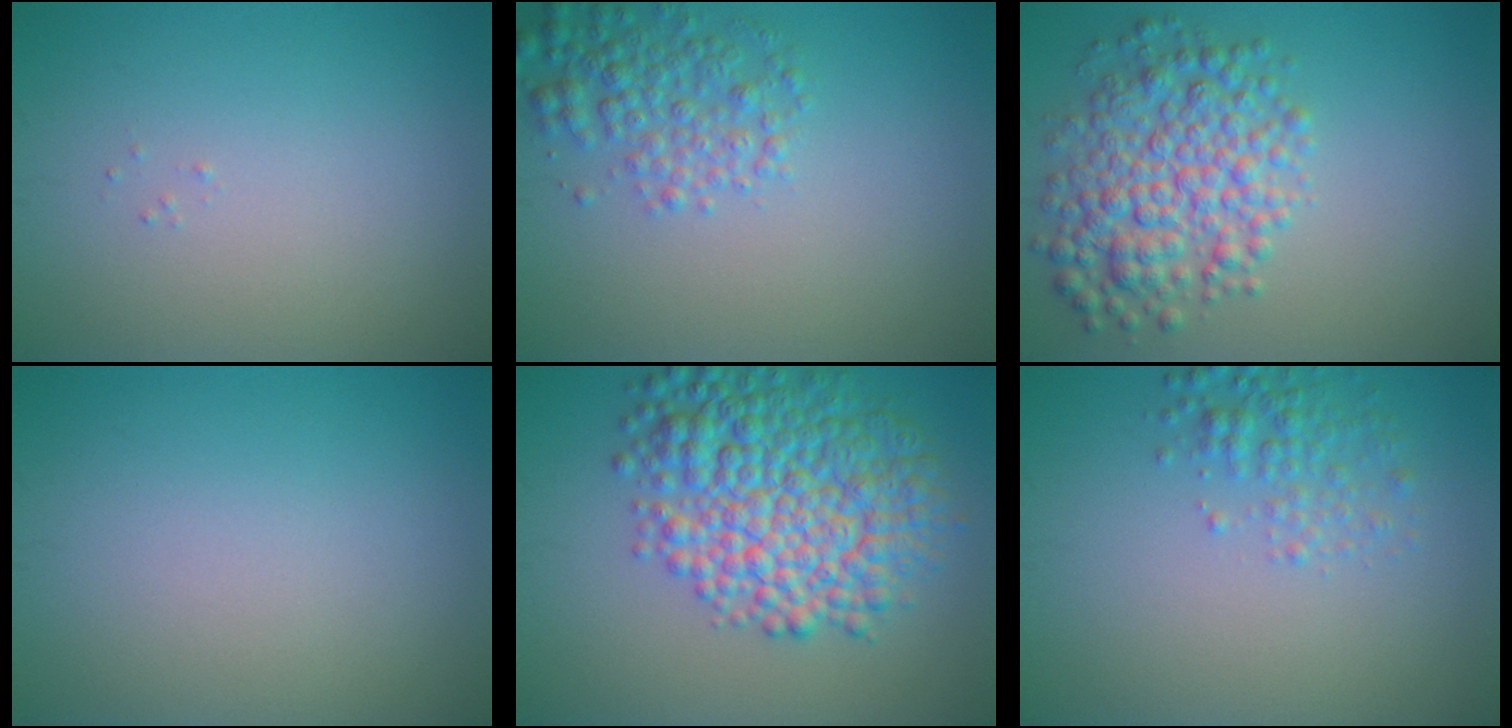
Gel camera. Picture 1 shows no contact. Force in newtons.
{"total": 3.3, "press": 3.3, "slide": 0.1}
{"total": 6.2, "press": 6.2, "slide": 0.0}
{"total": 0.0}
{"total": 9.3, "press": 9.3, "slide": 0.0}
{"total": 2.3, "press": 2.3, "slide": 0.1}